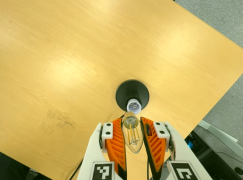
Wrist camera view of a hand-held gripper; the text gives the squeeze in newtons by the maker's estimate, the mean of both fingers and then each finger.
{"total": 19.7, "left": 21.6, "right": 17.8}